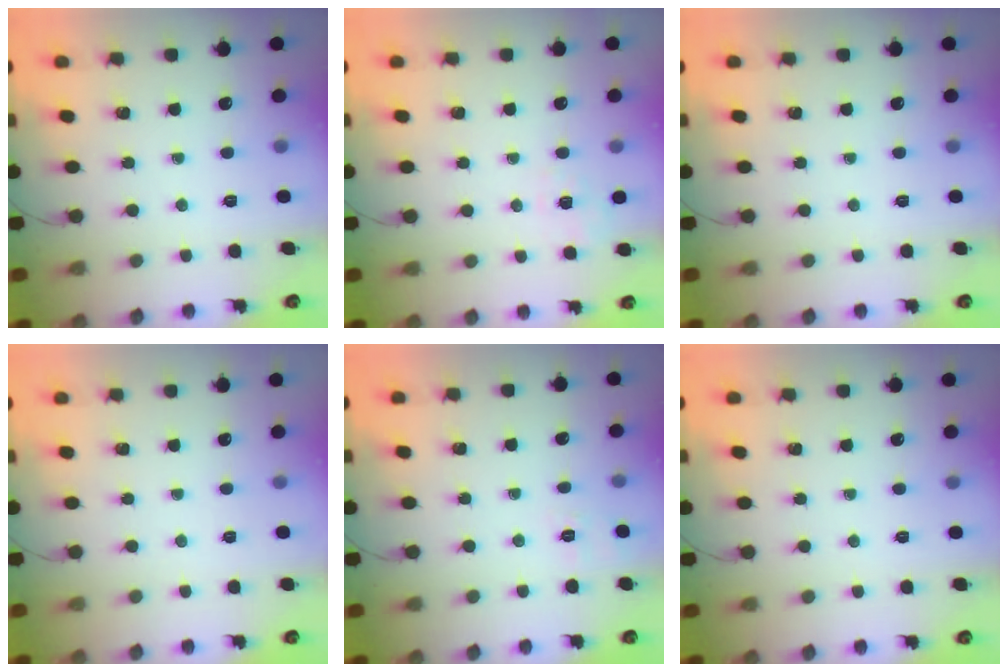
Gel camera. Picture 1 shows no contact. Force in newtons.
{"total": 2.5, "press": 1.8, "slide": 1.7}
{"total": 0.0}
{"total": 2.4, "press": 2.3, "slide": 0.5}
{"total": 2.8, "press": 2.2, "slide": 1.8}
{"total": 0.0}